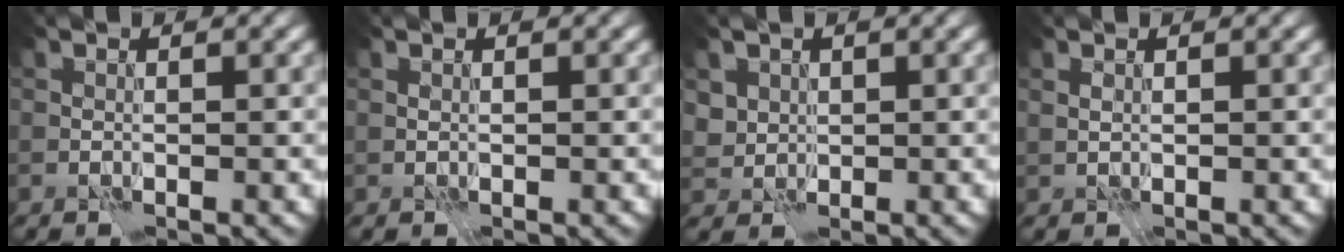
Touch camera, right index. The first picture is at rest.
{"total": 0.0}
{"total": 2.4, "force": [1.2, 1.9, 0.6], "torque": [-0.024, -0.010, 0.046]}
{"total": 0.6, "force": [0.3, 0.4, 0.4], "torque": [-0.012, 0.002, 0.007]}